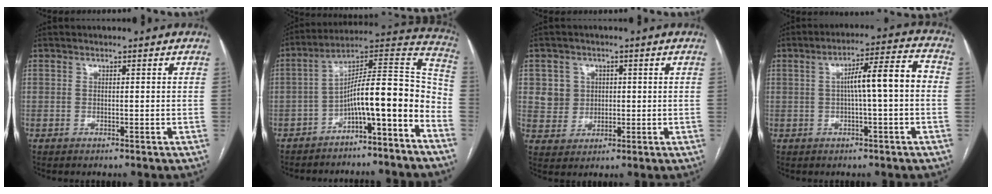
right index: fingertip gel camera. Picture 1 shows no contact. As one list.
[{"total": 14.0, "force": [-6.5, 2.0, 12.3], "torque": [-0.180, 0.061, -0.098]}, {"total": 4.9, "force": [1.3, 4.7, 0.8], "torque": [-0.013, 0.016, 0.031]}, {"total": 8.5, "force": [0.0, 0.7, 8.5], "torque": [-0.130, 0.029, -0.004]}]